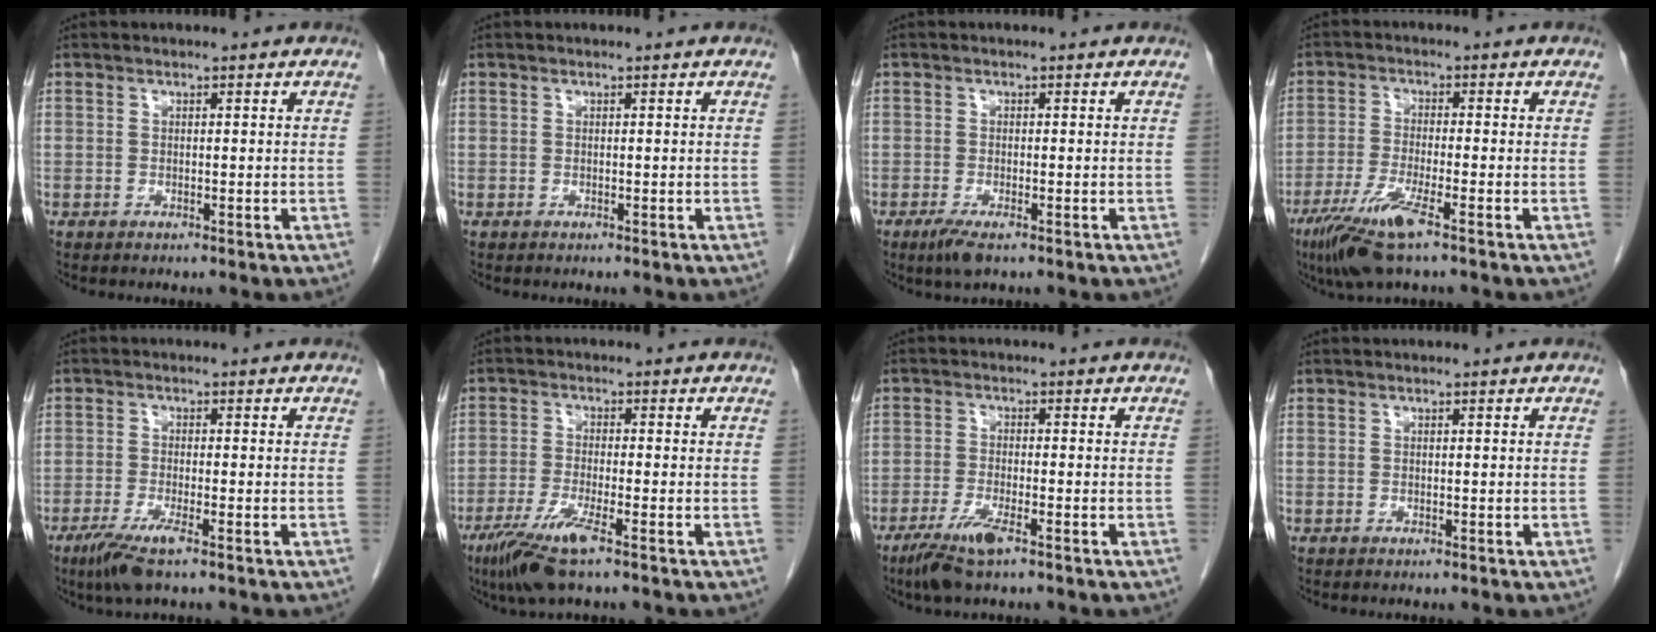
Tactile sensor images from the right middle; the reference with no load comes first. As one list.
[{"total": 0.0}, {"total": 2.9, "force": [-1.8, 0.6, 2.3], "torque": [-0.048, -0.008, -0.033]}, {"total": 8.0, "force": [-4.8, 0.4, 6.4], "torque": [-0.132, -0.022, -0.090]}, {"total": 5.0, "force": [-3.1, 0.2, 3.9], "torque": [-0.080, -0.015, -0.059]}, {"total": 7.1, "force": [-4.4, 0.2, 5.6], "torque": [-0.113, -0.020, -0.082]}, {"total": 5.3, "force": [-3.4, 0.5, 4.0], "torque": [-0.089, -0.013, -0.064]}, {"total": 0.0}]